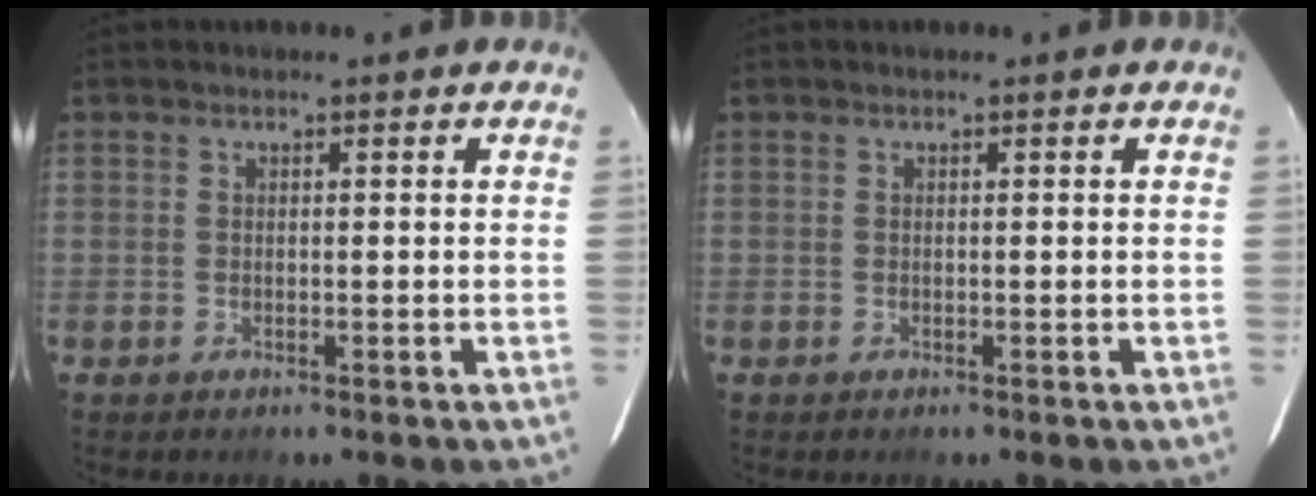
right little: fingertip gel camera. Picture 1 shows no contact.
{"total": 0.0}